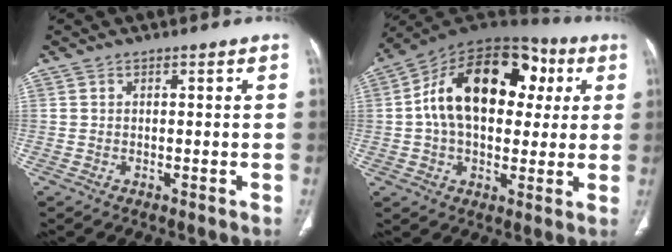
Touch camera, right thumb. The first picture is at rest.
{"total": 22.9, "force": [4.1, 14.5, 17.3], "torque": [-0.258, 0.029, 0.055]}